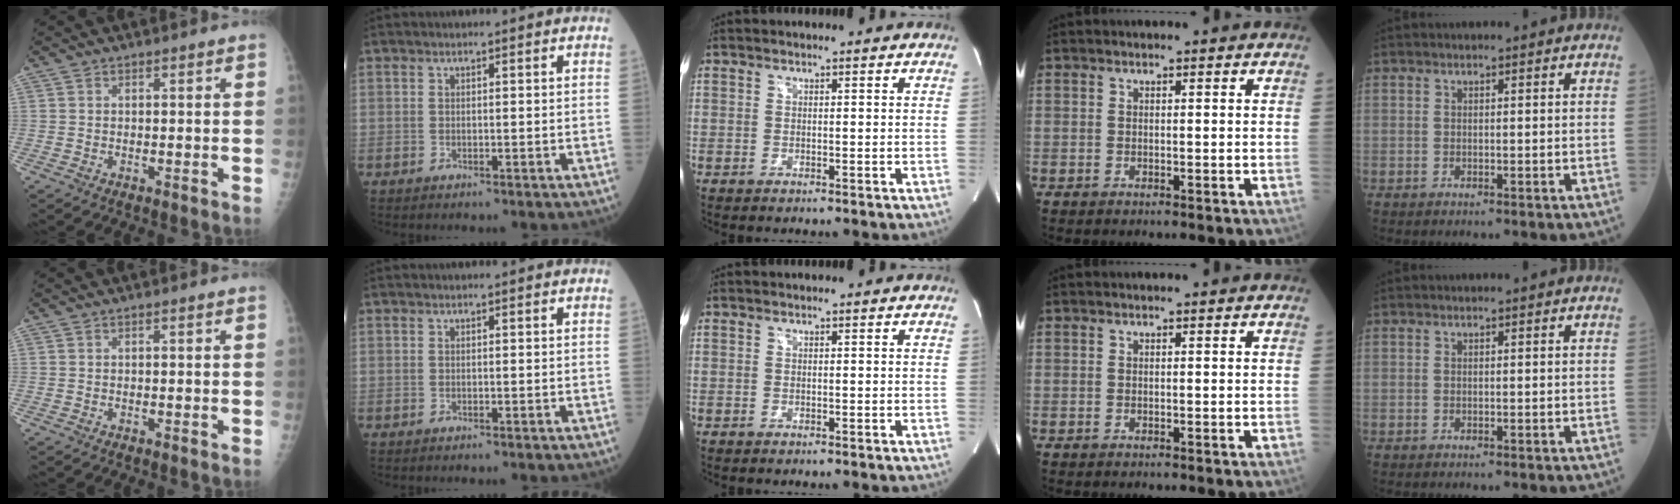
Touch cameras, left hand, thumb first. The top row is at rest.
{}